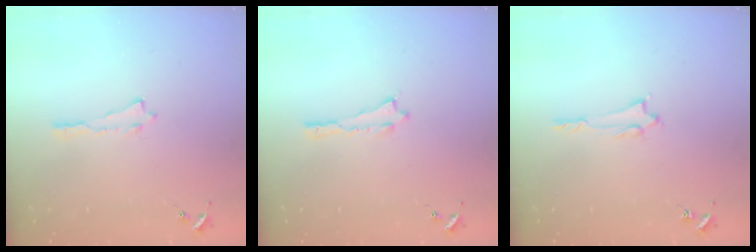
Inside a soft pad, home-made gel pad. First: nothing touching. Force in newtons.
{"total": 0.0}
{"total": 1.2, "press": 1.2, "slide": 0.1}